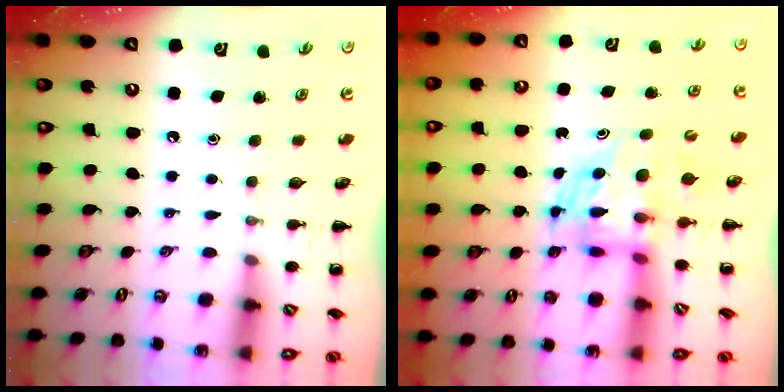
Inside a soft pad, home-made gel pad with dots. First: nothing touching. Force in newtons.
{"total": 5.5, "press": 5.3, "slide": 1.4}